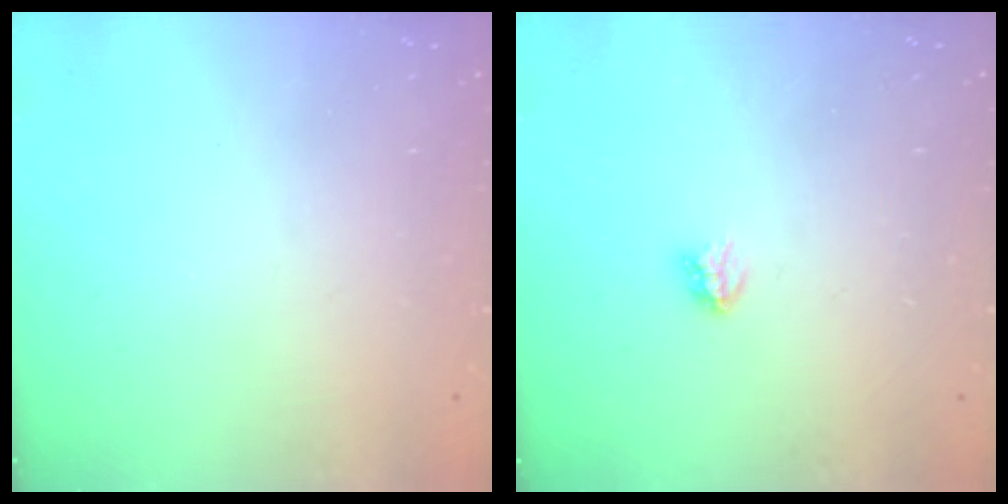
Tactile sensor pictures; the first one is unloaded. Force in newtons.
{"total": 2.9, "press": 2.9, "slide": 0.3}